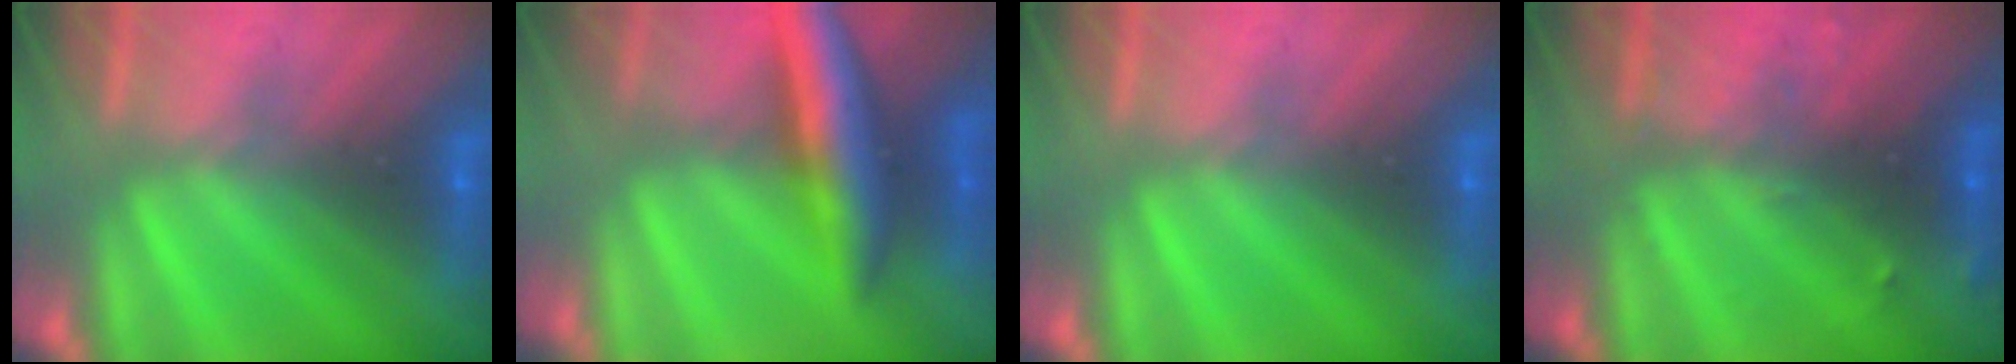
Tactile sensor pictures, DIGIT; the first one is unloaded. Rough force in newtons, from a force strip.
{"total": 7.7}
{"total": 0.0}
{"total": 2.9}